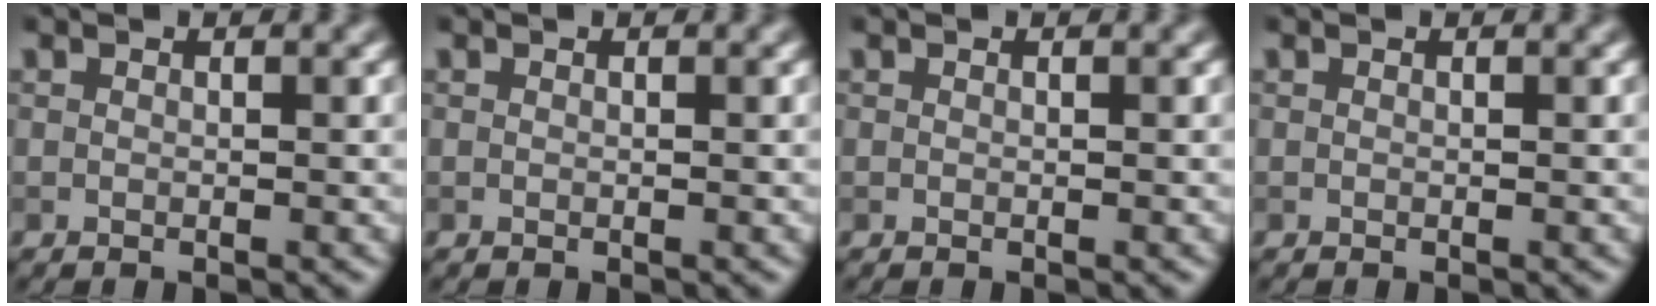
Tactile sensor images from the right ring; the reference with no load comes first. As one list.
[{"total": 0.0}, {"total": 0.0}, {"total": 0.0}]